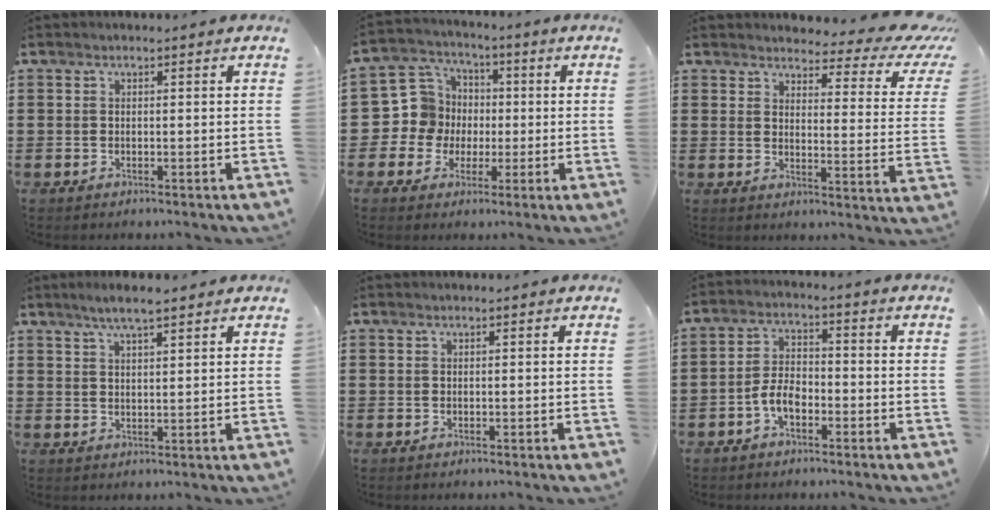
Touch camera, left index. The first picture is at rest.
{"total": 7.9, "force": [0.0, 7.8, 1.0], "torque": [-0.071, 0.004, 0.000]}
{"total": 4.2, "force": [3.5, 0.9, 2.1], "torque": [-0.046, -0.029, 0.052]}
{"total": 4.0, "force": [3.0, 0.6, 2.5], "torque": [-0.056, 0.004, 0.053]}
{"total": 0.0}
{"total": 4.5, "force": [-2.3, 2.2, 3.1], "torque": [-0.076, 0.003, -0.050]}